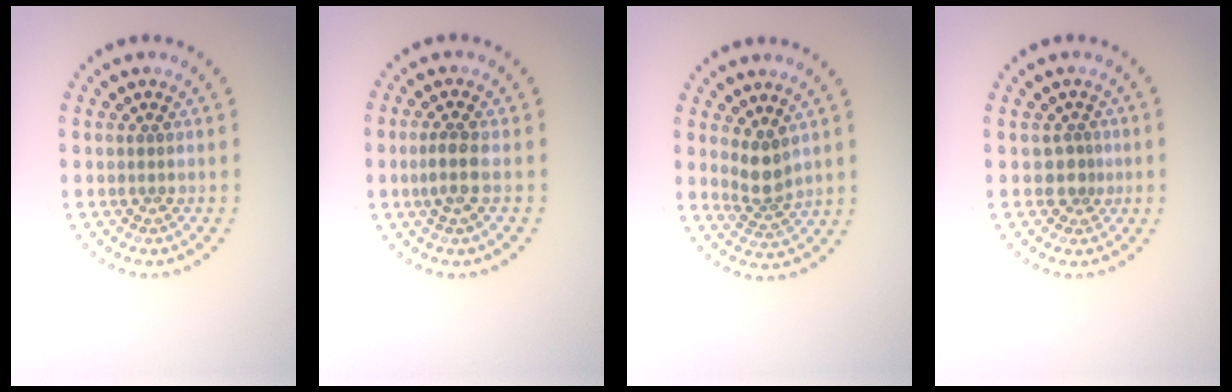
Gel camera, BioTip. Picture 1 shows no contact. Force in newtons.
{"total": 2.0, "press": 1.8, "slide": 0.9}
{"total": 2.6, "press": 2.0, "slide": 1.6}
{"total": 1.3, "press": 0.8, "slide": 1.1}